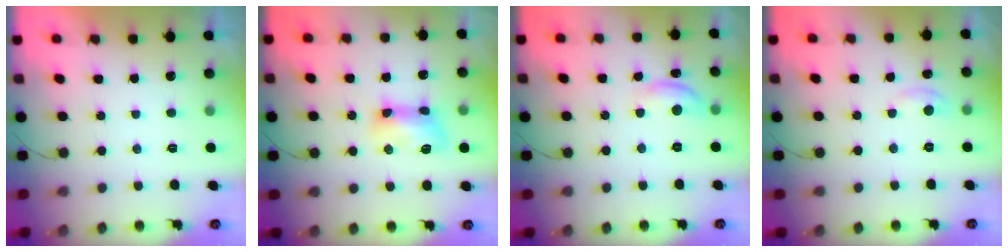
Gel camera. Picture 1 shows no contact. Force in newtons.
{"total": 9.5, "press": 9.4, "slide": 0.8}
{"total": 8.7, "press": 8.7, "slide": 0.5}
{"total": 3.6, "press": 3.6, "slide": 0.5}